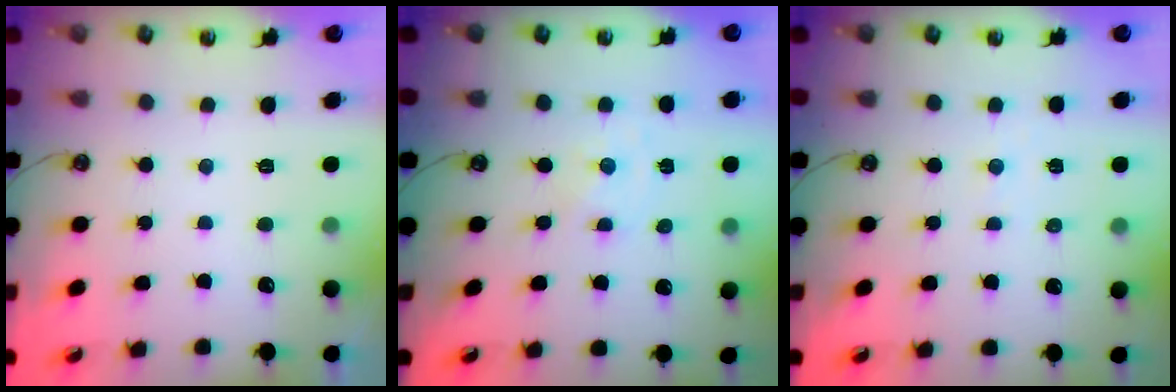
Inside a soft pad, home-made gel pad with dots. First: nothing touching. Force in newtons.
{"total": 0.0}
{"total": 2.6, "press": 2.6, "slide": 0.3}